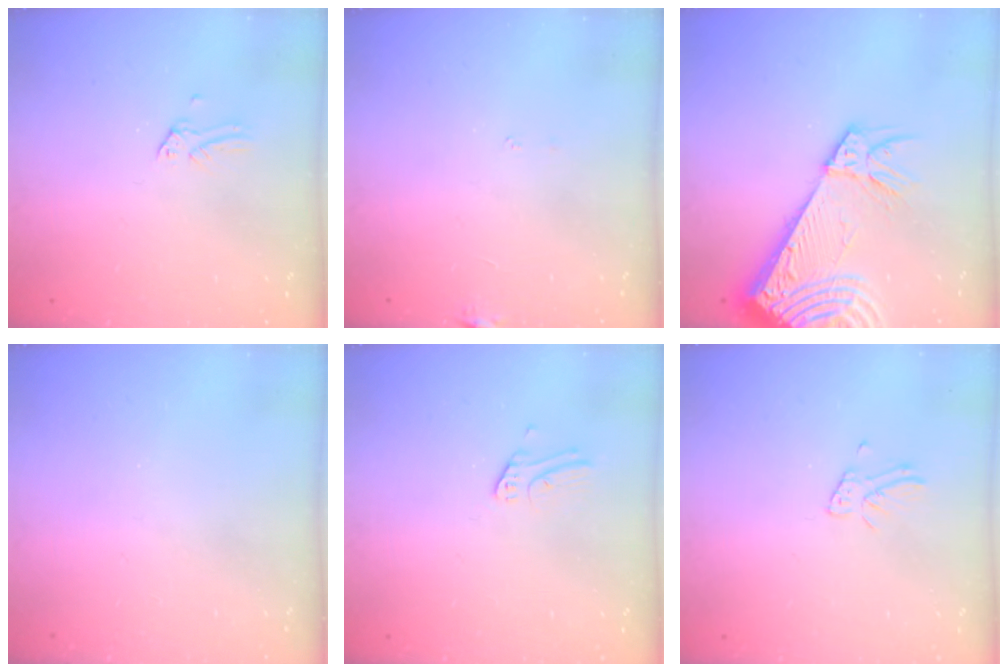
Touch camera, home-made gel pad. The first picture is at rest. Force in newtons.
{"total": 6.1, "press": 6.1, "slide": 0.5}
{"total": 19.5, "press": 19.1, "slide": 3.6}
{"total": 0.0}
{"total": 2.8, "press": 2.8, "slide": 0.2}
{"total": 3.7, "press": 3.7, "slide": 0.2}